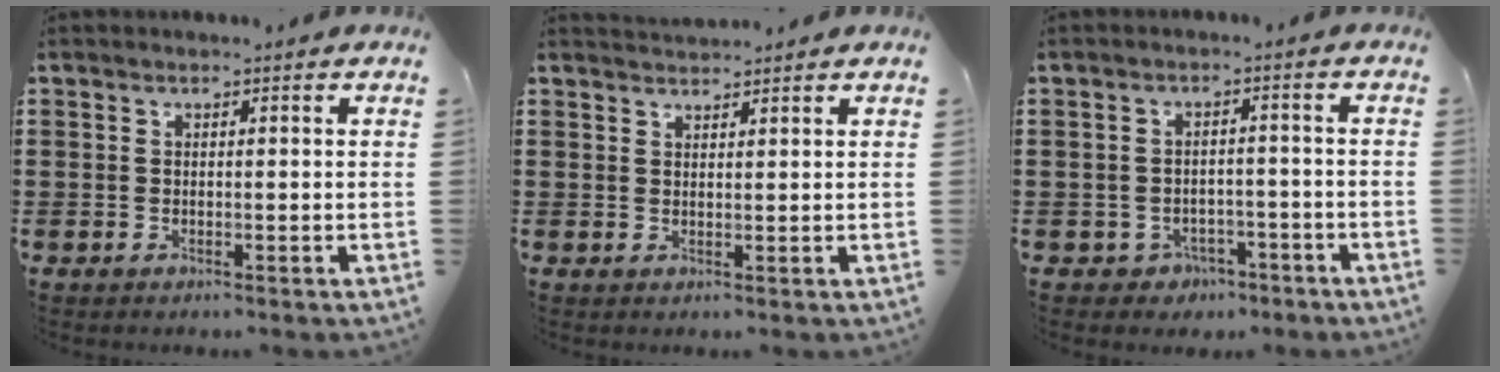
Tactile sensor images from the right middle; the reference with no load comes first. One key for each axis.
{"total": 1.7, "fx": 1.7, "fy": 0.0, "fz": -0.2, "tx": -0.001, "ty": 0.003, "tz": 0.032}
{"total": 2.4, "fx": -2.0, "fy": 1.3, "fz": 0.2, "tx": -0.013, "ty": 0.001, "tz": -0.044}